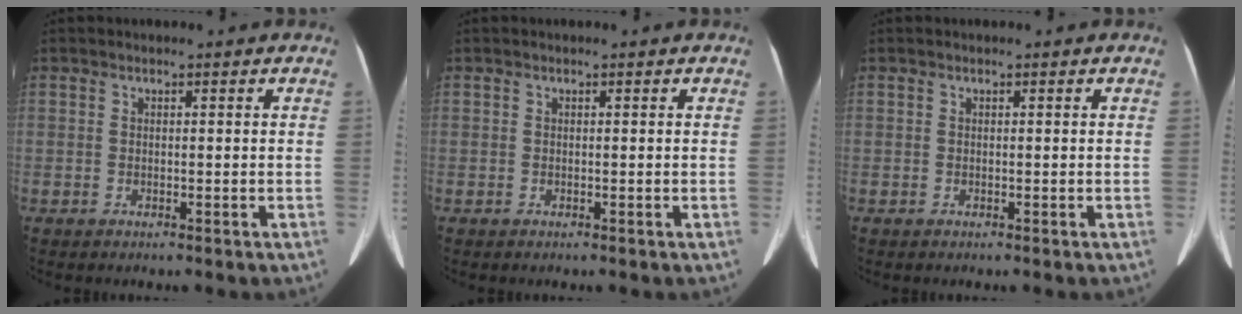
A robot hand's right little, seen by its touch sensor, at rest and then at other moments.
{"total": 0.0}
{"total": 0.0}